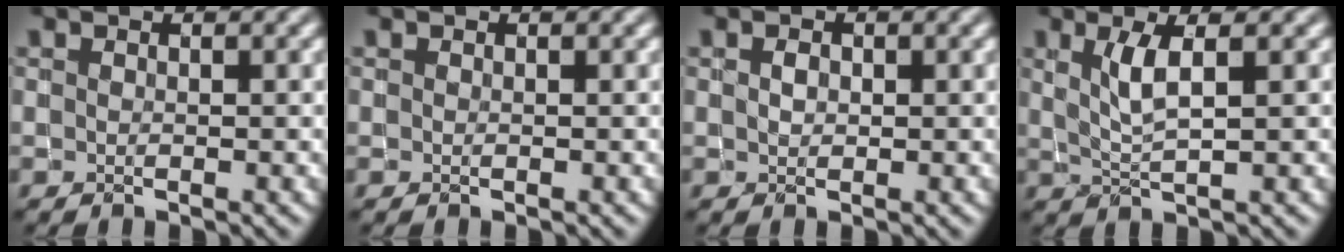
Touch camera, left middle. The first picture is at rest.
{"total": 0.0}
{"total": 0.7, "force": [0.0, 0.6, 0.4], "torque": [-0.009, 0.001, 0.003]}
{"total": 2.8, "force": [0.8, 0.5, 2.6], "torque": [-0.056, -0.002, 0.020]}